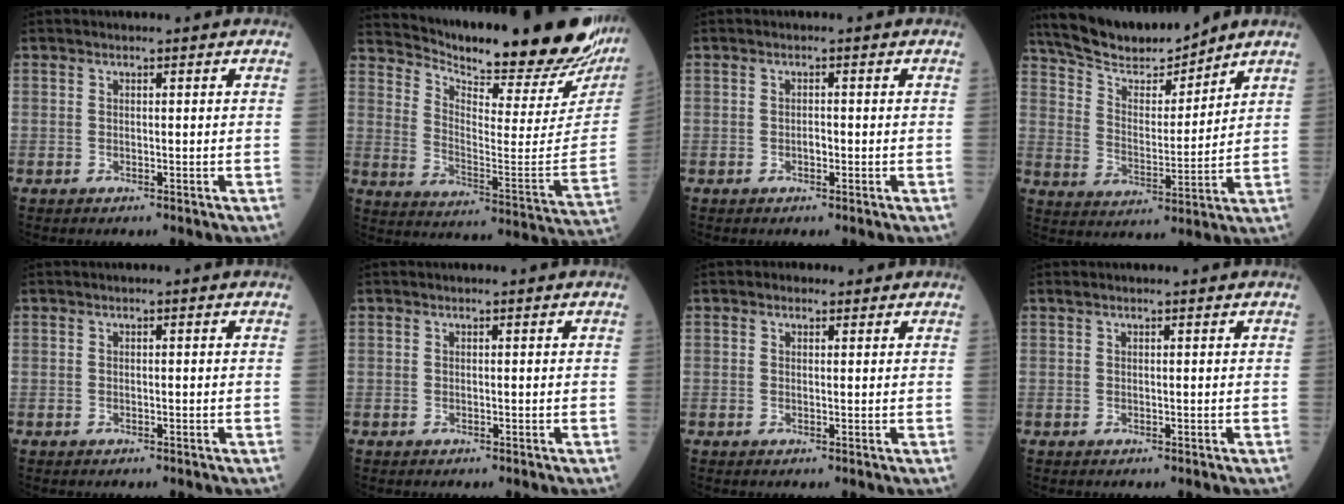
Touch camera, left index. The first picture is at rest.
{"total": 27.8, "force": [25.1, 4.2, 11.1], "torque": [-0.191, -0.101, 0.331]}
{"total": 0.9, "force": [-0.3, 0.5, 0.7], "torque": [-0.014, 0.001, -0.006]}
{"total": 13.2, "force": [12.1, 1.8, 5.0], "torque": [-0.094, 0.006, 0.221]}
{"total": 0.0}
{"total": 0.0}
{"total": 1.5, "force": [1.0, 1.1, 0.3], "torque": [-0.004, 0.006, 0.010]}
{"total": 1.2, "force": [1.1, 0.1, 0.5], "torque": [-0.011, 0.017, 0.023]}